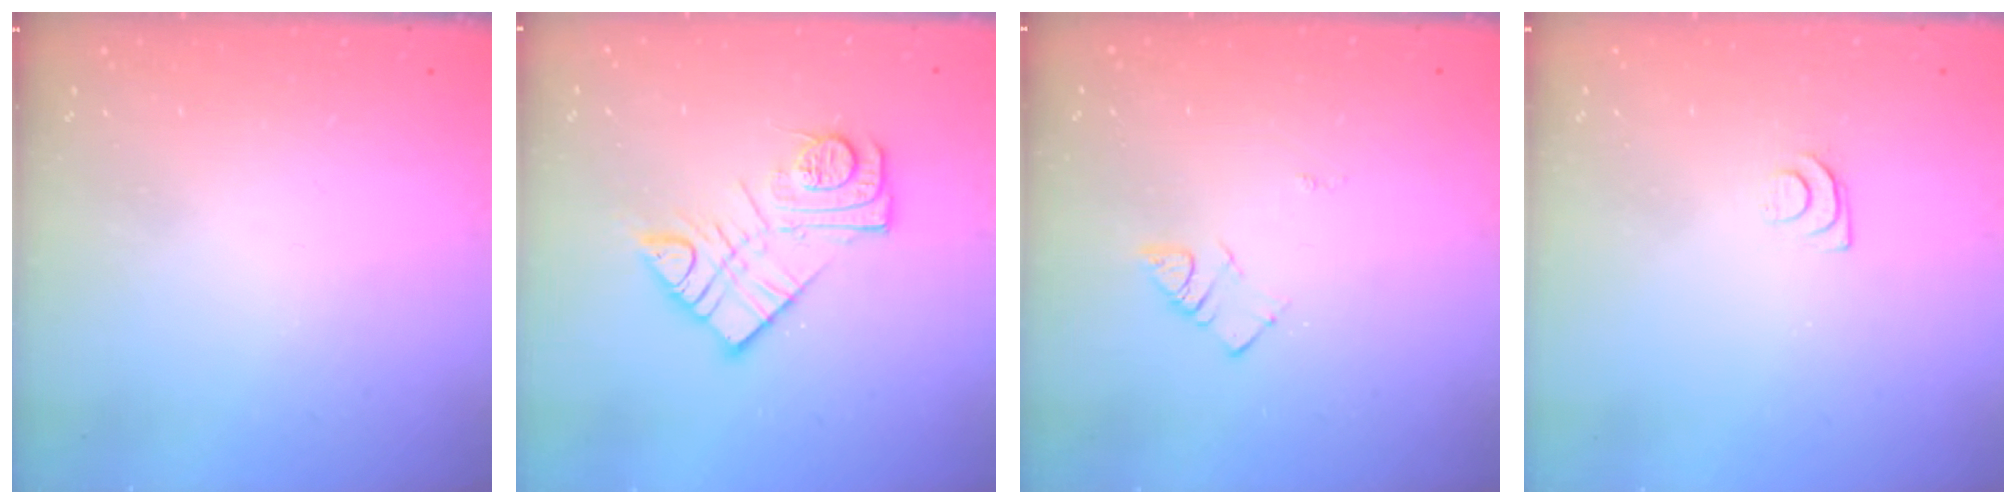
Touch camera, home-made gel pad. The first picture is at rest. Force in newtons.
{"total": 12.3, "press": 12.2, "slide": 0.8}
{"total": 3.9, "press": 3.9, "slide": 0.5}
{"total": 4.2, "press": 4.2, "slide": 0.5}